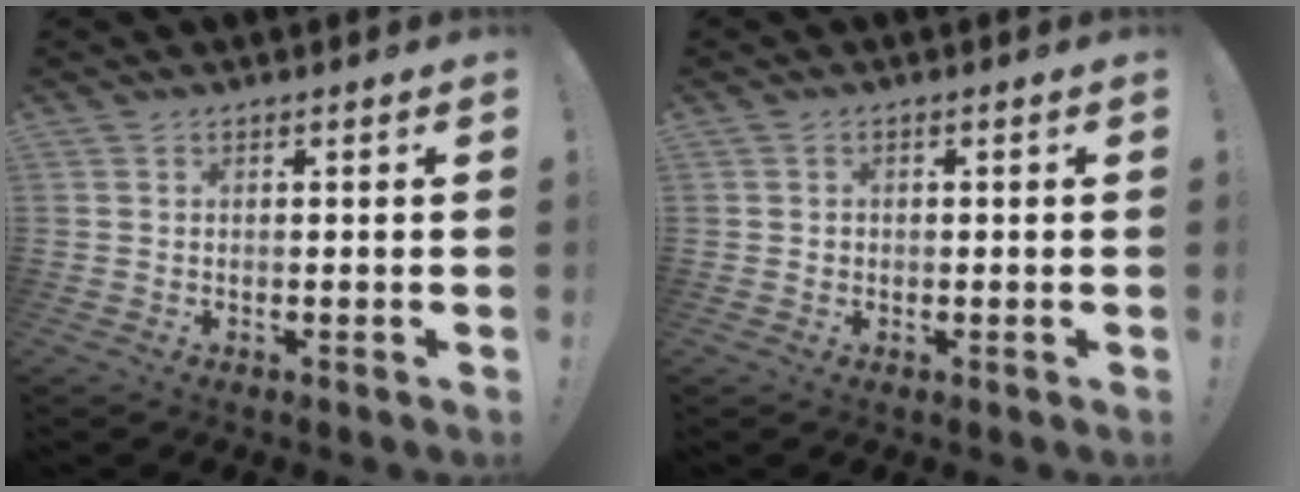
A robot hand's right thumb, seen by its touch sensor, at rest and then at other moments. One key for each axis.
{"total": 1.1, "fx": 0.1, "fy": 1.1, "fz": 0.3, "tx": -0.004, "ty": 0.005, "tz": 0.001}